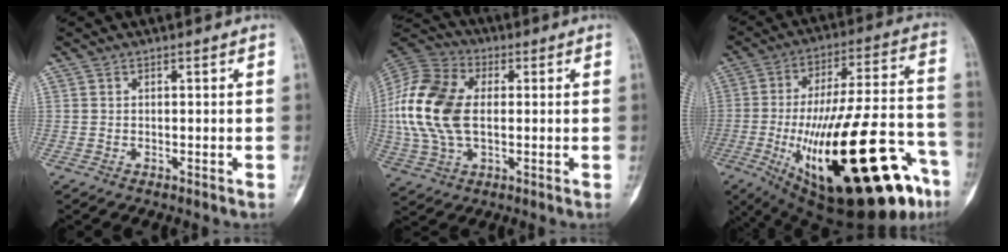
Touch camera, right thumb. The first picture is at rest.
{"total": 17.9, "force": [0.7, 11.0, 14.1], "torque": [-0.303, 0.015, 0.011]}
{"total": 37.0, "force": [-14.9, 12.1, 31.7], "torque": [-0.450, 0.040, -0.213]}